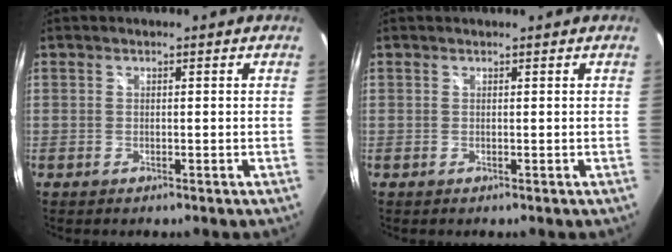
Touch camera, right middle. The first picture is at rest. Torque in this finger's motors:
{"motor_torque": [-0.54, -0.68, -0.02, 0.00]}